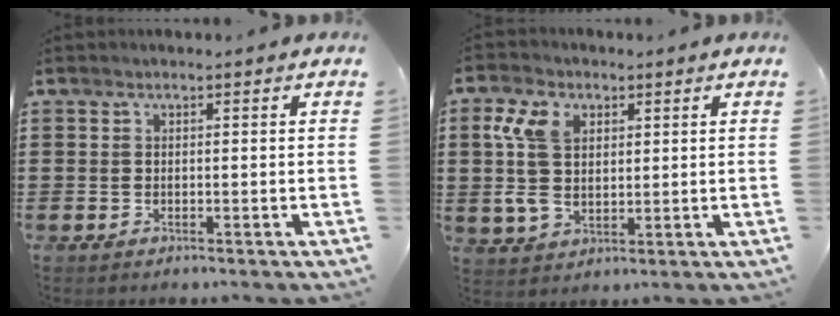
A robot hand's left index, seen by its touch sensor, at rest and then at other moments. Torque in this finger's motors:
{"motor_torque": [1.07, 1.07, 0.57, 0.17]}